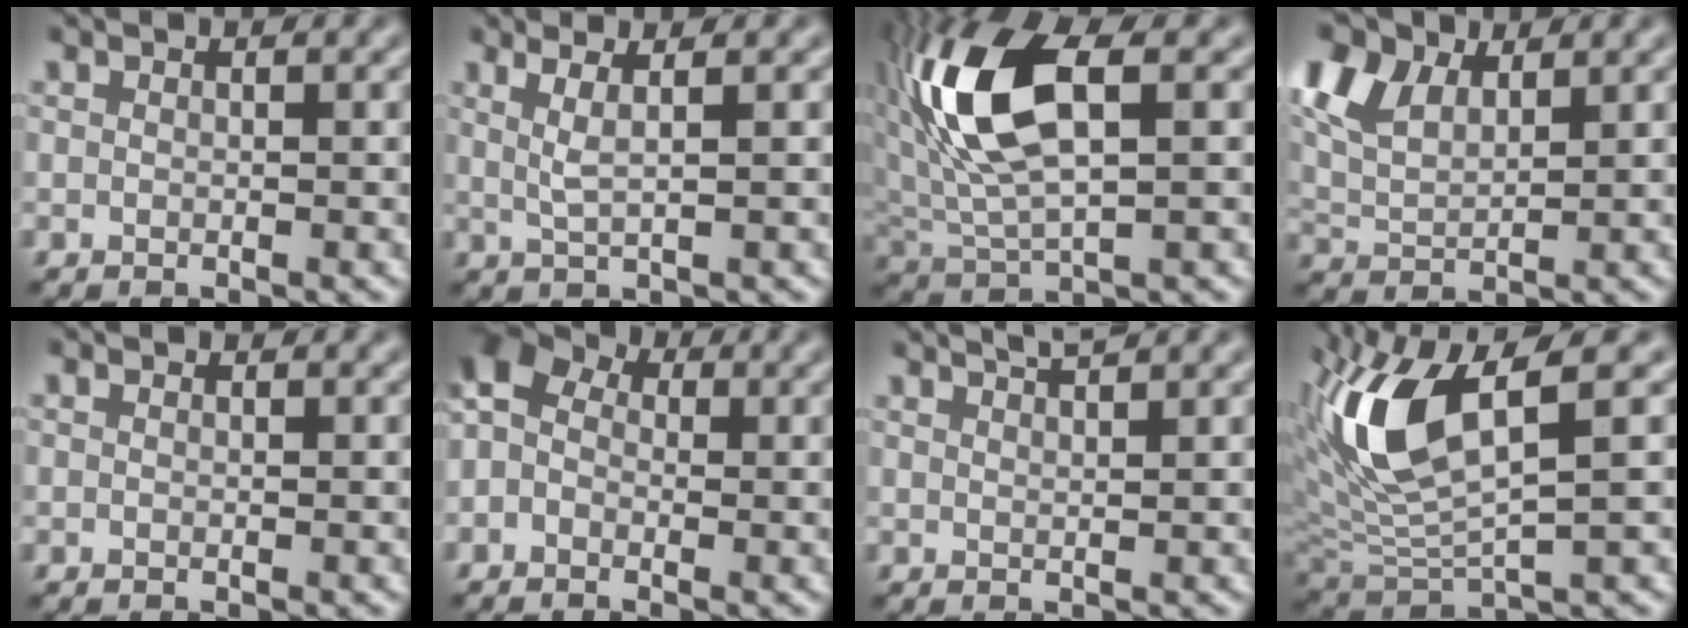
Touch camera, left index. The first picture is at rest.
{"total": 2.4, "force": [0.9, 0.7, 2.1], "torque": [-0.038, -0.003, 0.012]}
{"total": 10.8, "force": [2.6, 5.0, 9.2], "torque": [-0.194, 0.020, 0.044]}
{"total": 8.9, "force": [5.0, 5.0, 5.5], "torque": [-0.145, 0.037, 0.083]}
{"total": 0.0}
{"total": 5.6, "force": [0.0, 4.5, 3.4], "torque": [-0.065, 0.026, -0.026]}
{"total": 2.3, "force": [1.9, 0.6, 1.2], "torque": [0.000, 0.006, 0.010]}
{"total": 9.1, "force": [3.4, 3.3, 7.8], "torque": [-0.175, 0.002, 0.066]}